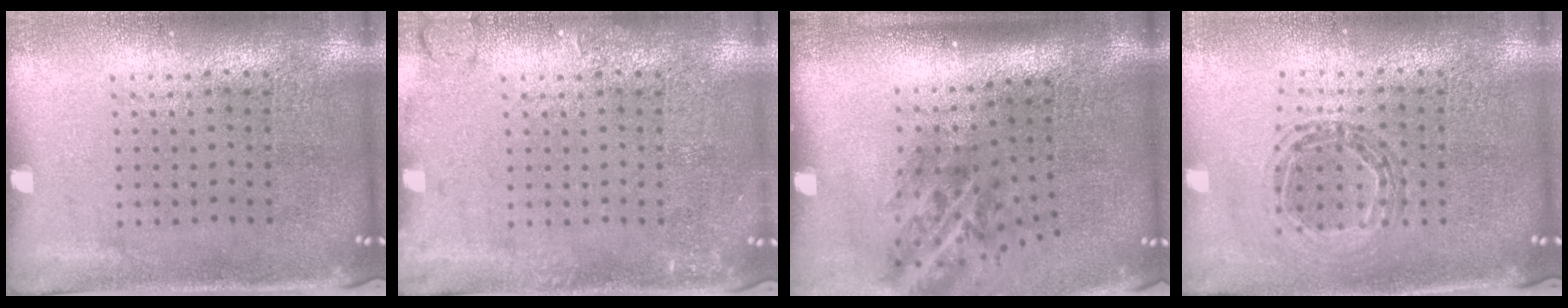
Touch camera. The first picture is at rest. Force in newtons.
{"total": 1.7, "press": 1.7, "slide": 0.3}
{"total": 2.1, "press": 1.3, "slide": 1.6}
{"total": 0.5, "press": 0.5, "slide": 0.0}